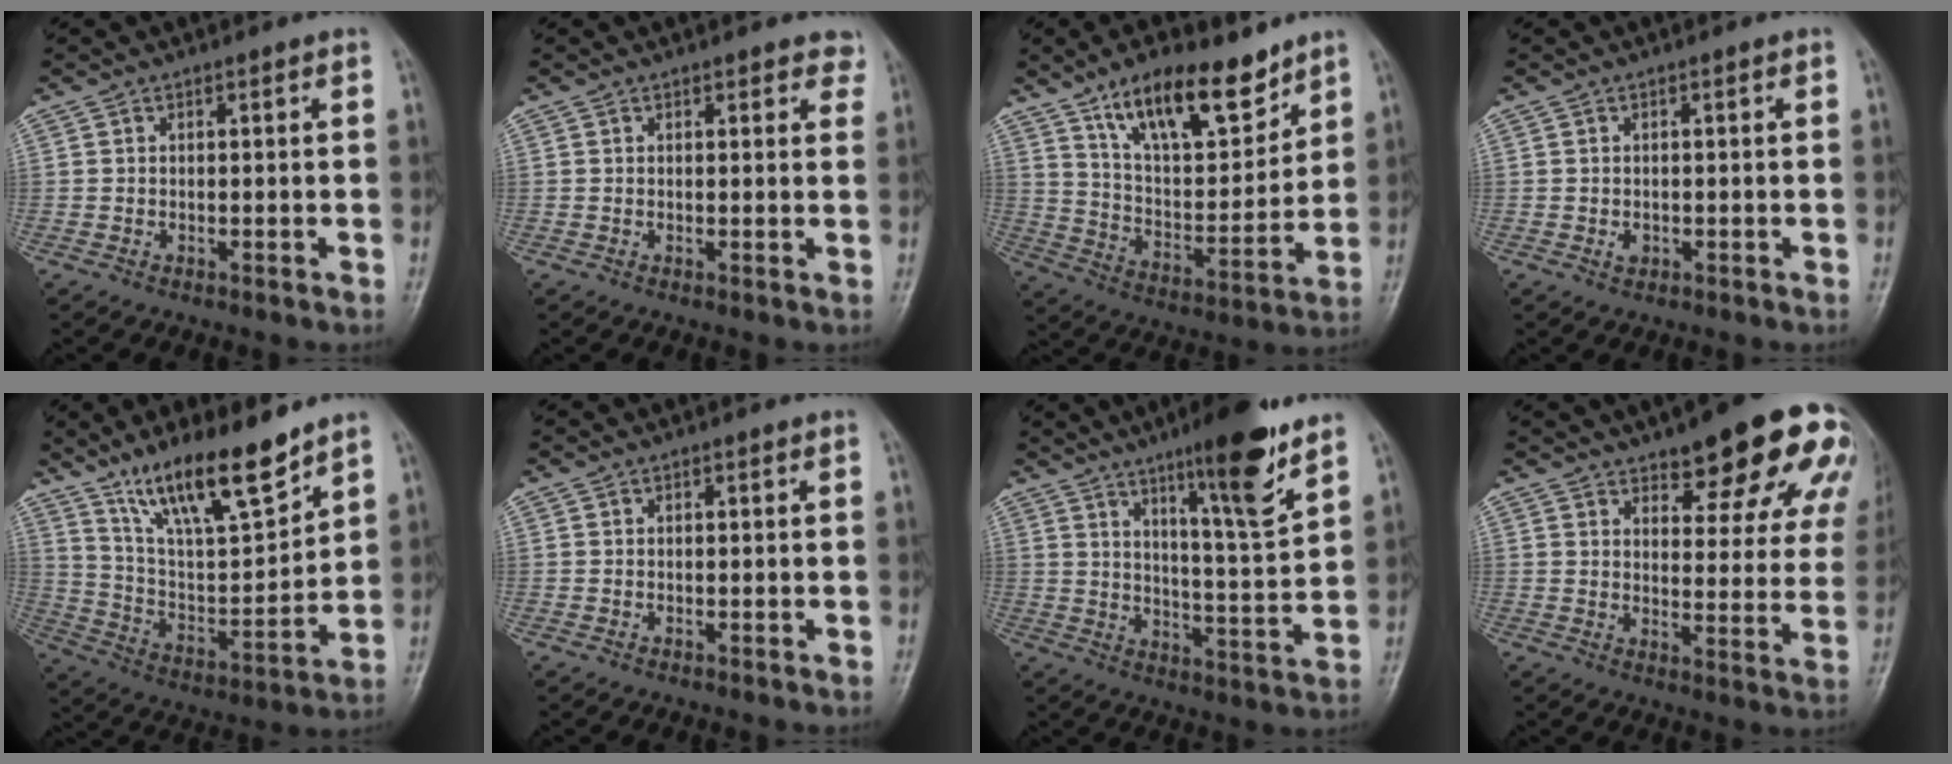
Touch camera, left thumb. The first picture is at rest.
{"total": 3.6, "force": [2.8, 1.6, 1.5], "torque": [0.012, -0.007, 0.023]}
{"total": 17.3, "force": [11.7, 6.6, 10.8], "torque": [-0.139, -0.066, 0.211]}
{"total": 1.3, "force": [-0.2, 1.0, 0.8], "torque": [-0.006, 0.000, -0.002]}
{"total": 17.3, "force": [12.6, 4.1, 11.1], "torque": [-0.166, -0.069, 0.237]}
{"total": 0.0}
{"total": 14.3, "force": [9.1, 1.8, 10.8], "torque": [-0.151, -0.061, 0.144]}
{"total": 18.4, "force": [11.6, 6.4, 12.7], "torque": [-0.117, -0.048, 0.144]}